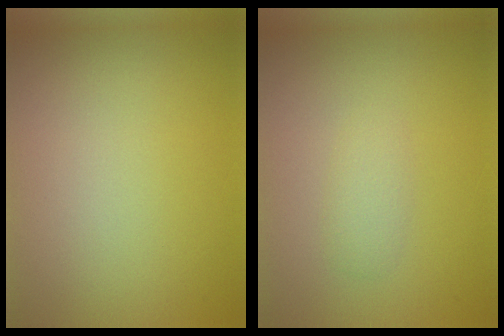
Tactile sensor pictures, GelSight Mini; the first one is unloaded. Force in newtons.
{"total": 1.2, "press": 1.2, "slide": 0.1}